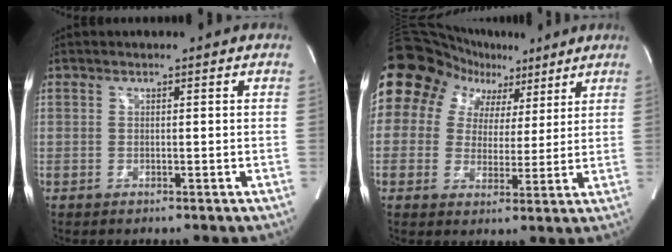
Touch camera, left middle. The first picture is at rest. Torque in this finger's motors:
{"motor_torque": [2.06, -0.08, 1.05, 0.21]}